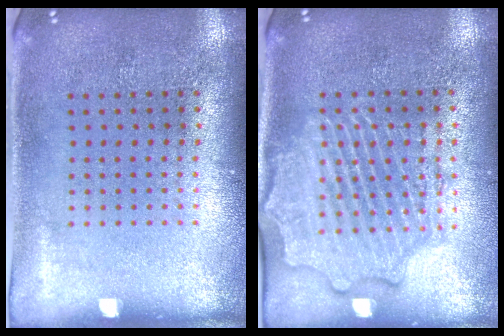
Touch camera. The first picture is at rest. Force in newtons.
{"total": 2.3, "press": 2.2, "slide": 0.5}